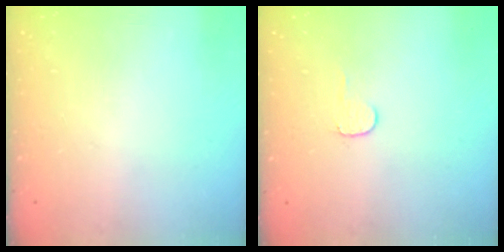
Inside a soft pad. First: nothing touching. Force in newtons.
{"total": 4.0, "press": 4.0, "slide": 0.5}